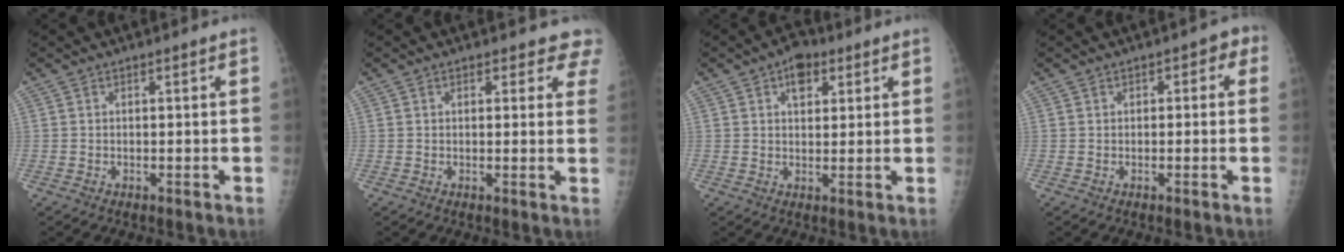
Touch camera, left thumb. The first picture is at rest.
{"total": 4.3, "force": [3.4, 2.3, 1.4], "torque": [0.024, -0.012, 0.021]}
{"total": 5.1, "force": [2.4, 3.3, 3.1], "torque": [-0.024, -0.004, 0.031]}
{"total": 2.7, "force": [0.4, 2.2, 1.6], "torque": [0.004, 0.011, -0.004]}